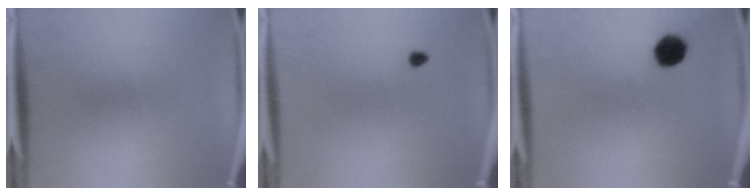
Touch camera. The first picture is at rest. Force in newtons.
{"total": 1.0}
{"total": 6.2}